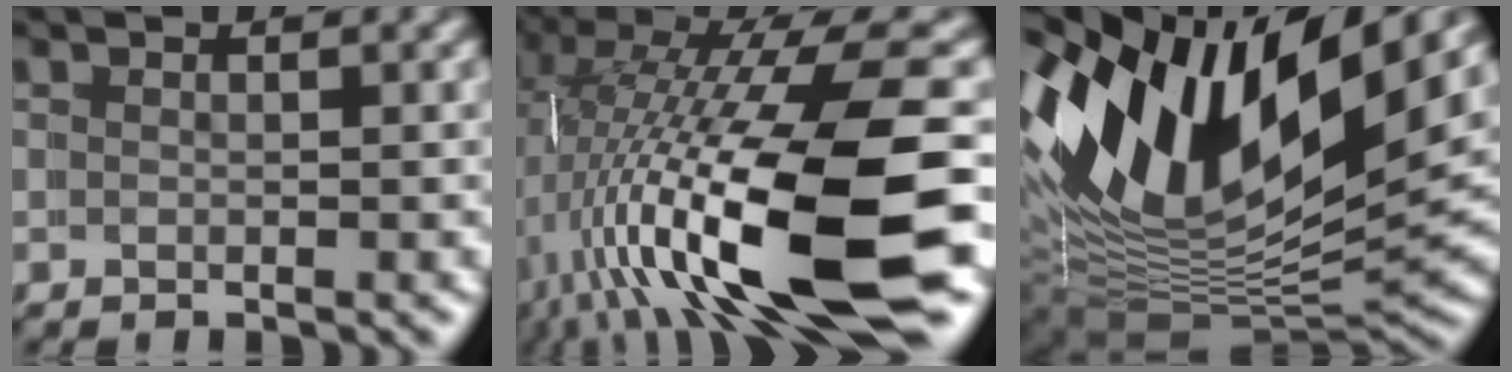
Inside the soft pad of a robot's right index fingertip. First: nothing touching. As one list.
[{"total": 15.8, "force": [-1.4, 6.2, 14.5], "torque": [-0.249, -0.019, -0.005]}, {"total": 17.1, "force": [3.4, 9.8, 13.6], "torque": [-0.249, -0.006, 0.052]}]